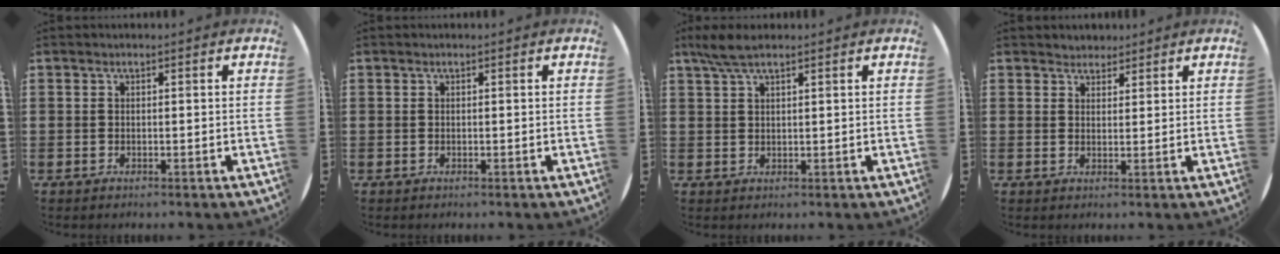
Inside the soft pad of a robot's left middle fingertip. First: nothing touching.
{"total": 0.0}
{"total": 3.7, "force": [2.6, 0.8, 2.5], "torque": [-0.052, 0.006, 0.047]}
{"total": 2.1, "force": [2.0, 0.7, -0.2], "torque": [0.001, 0.002, 0.038]}